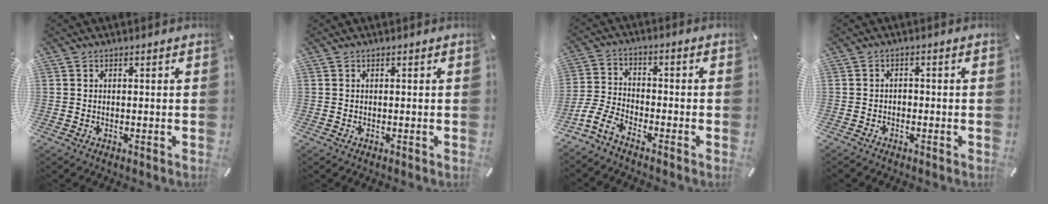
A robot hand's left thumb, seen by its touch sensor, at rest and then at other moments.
{"total": 0.0}
{"total": 7.2, "force": [-5.4, 3.2, 3.4], "torque": [-0.081, 0.013, -0.108]}
{"total": 1.4, "force": [-1.0, 0.8, 0.4], "torque": [-0.010, 0.008, -0.022]}